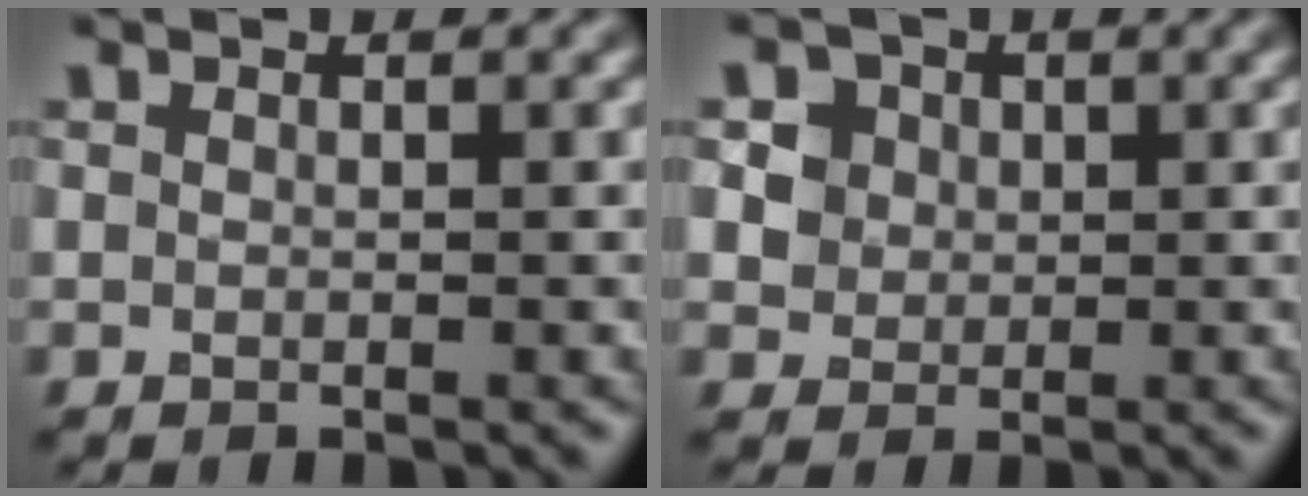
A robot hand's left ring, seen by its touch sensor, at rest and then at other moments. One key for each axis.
{"total": 4.8, "fx": 2.1, "fy": 3.8, "fz": 1.9, "tx": -0.035, "ty": 0.012, "tz": 0.032}